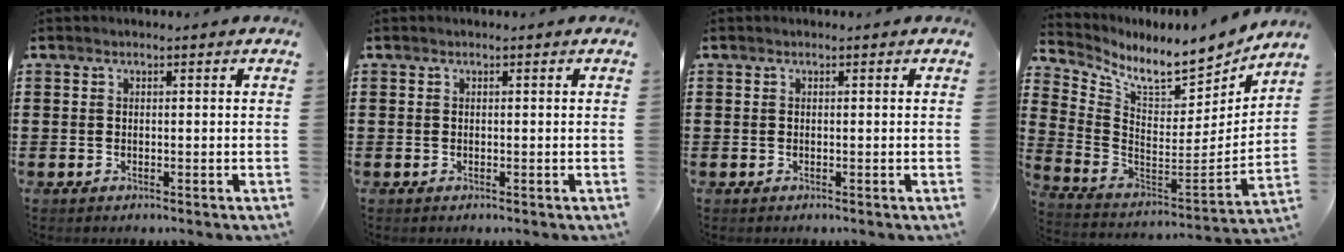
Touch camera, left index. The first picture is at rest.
{"total": 0.0}
{"total": 0.0}
{"total": 8.1, "force": [7.3, 1.8, 3.1], "torque": [-0.083, -0.067, 0.120]}